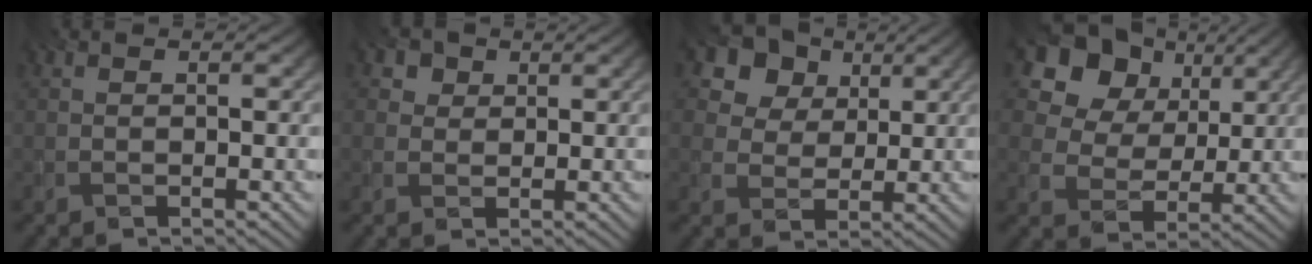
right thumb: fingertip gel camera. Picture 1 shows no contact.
{"total": 3.2, "force": [1.8, 2.4, 1.2], "torque": [-0.034, -0.010, 0.035]}
{"total": 12.3, "force": [6.7, 8.8, 5.4], "torque": [-0.148, 0.013, 0.129]}
{"total": 13.3, "force": [6.9, 9.5, 6.4], "torque": [-0.158, 0.036, 0.114]}